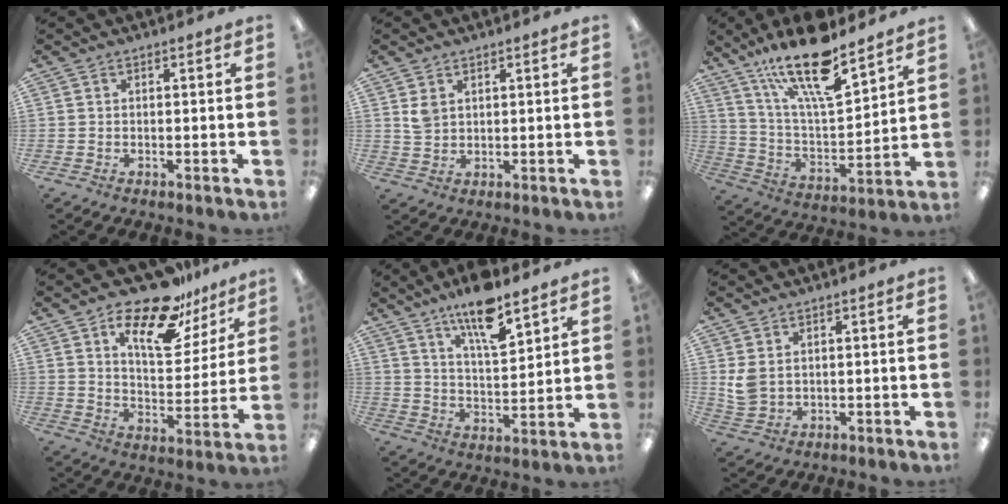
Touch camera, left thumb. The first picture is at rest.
{"total": 3.2, "force": [1.8, 2.2, 1.5], "torque": [-0.026, -0.003, 0.033]}
{"total": 20.5, "force": [14.8, 5.9, 12.9], "torque": [-0.219, -0.092, 0.249]}
{"total": 19.0, "force": [13.4, 8.1, 10.8], "torque": [-0.170, -0.076, 0.225]}
{"total": 13.0, "force": [9.8, 3.5, 7.7], "torque": [-0.126, -0.056, 0.166]}
{"total": 4.7, "force": [2.0, 3.2, 2.8], "torque": [-0.062, -0.004, 0.039]}